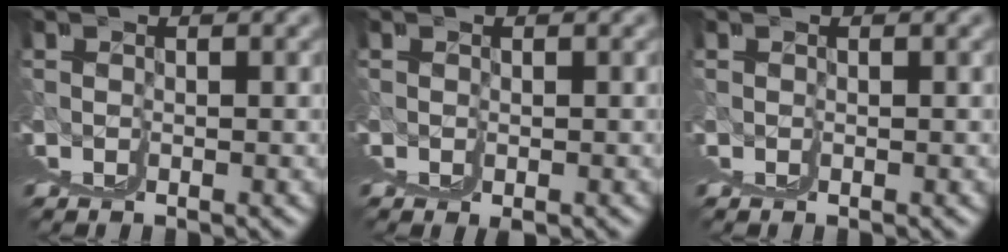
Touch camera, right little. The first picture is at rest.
{"total": 0.9, "force": [-0.1, 0.7, 0.5], "torque": [-0.011, -0.001, 0.000]}
{"total": 1.2, "force": [0.3, -0.9, -0.8], "torque": [0.018, 0.003, 0.003]}